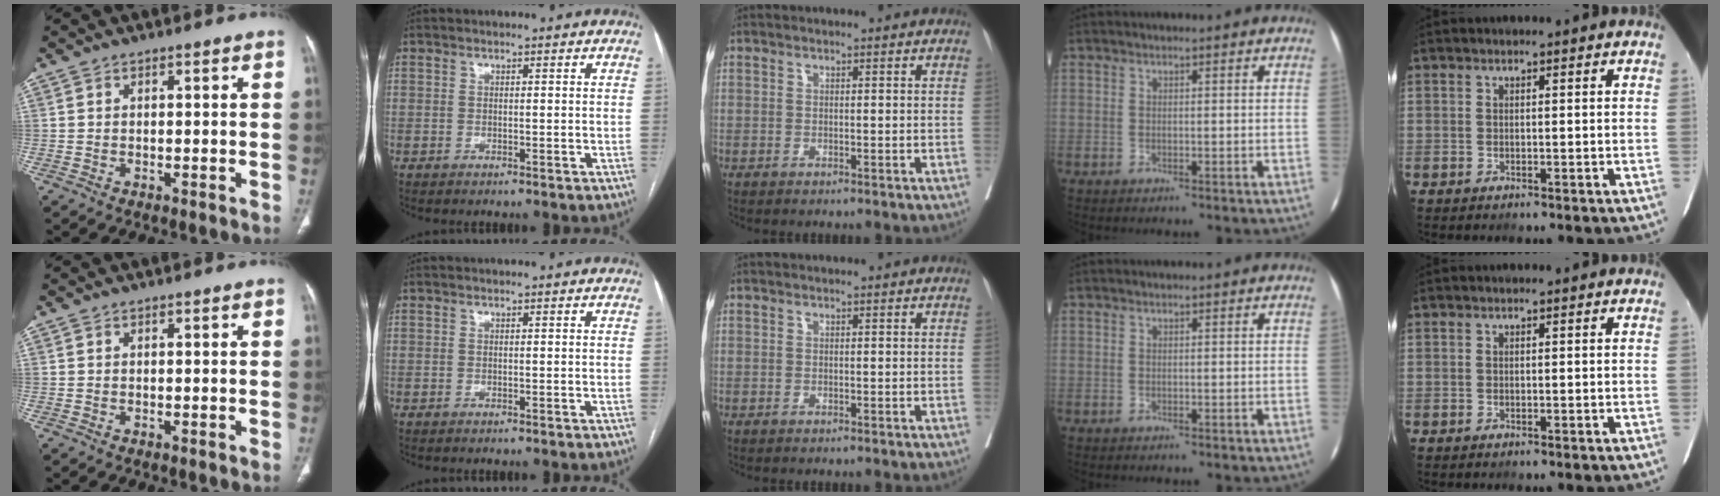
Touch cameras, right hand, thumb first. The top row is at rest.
{}